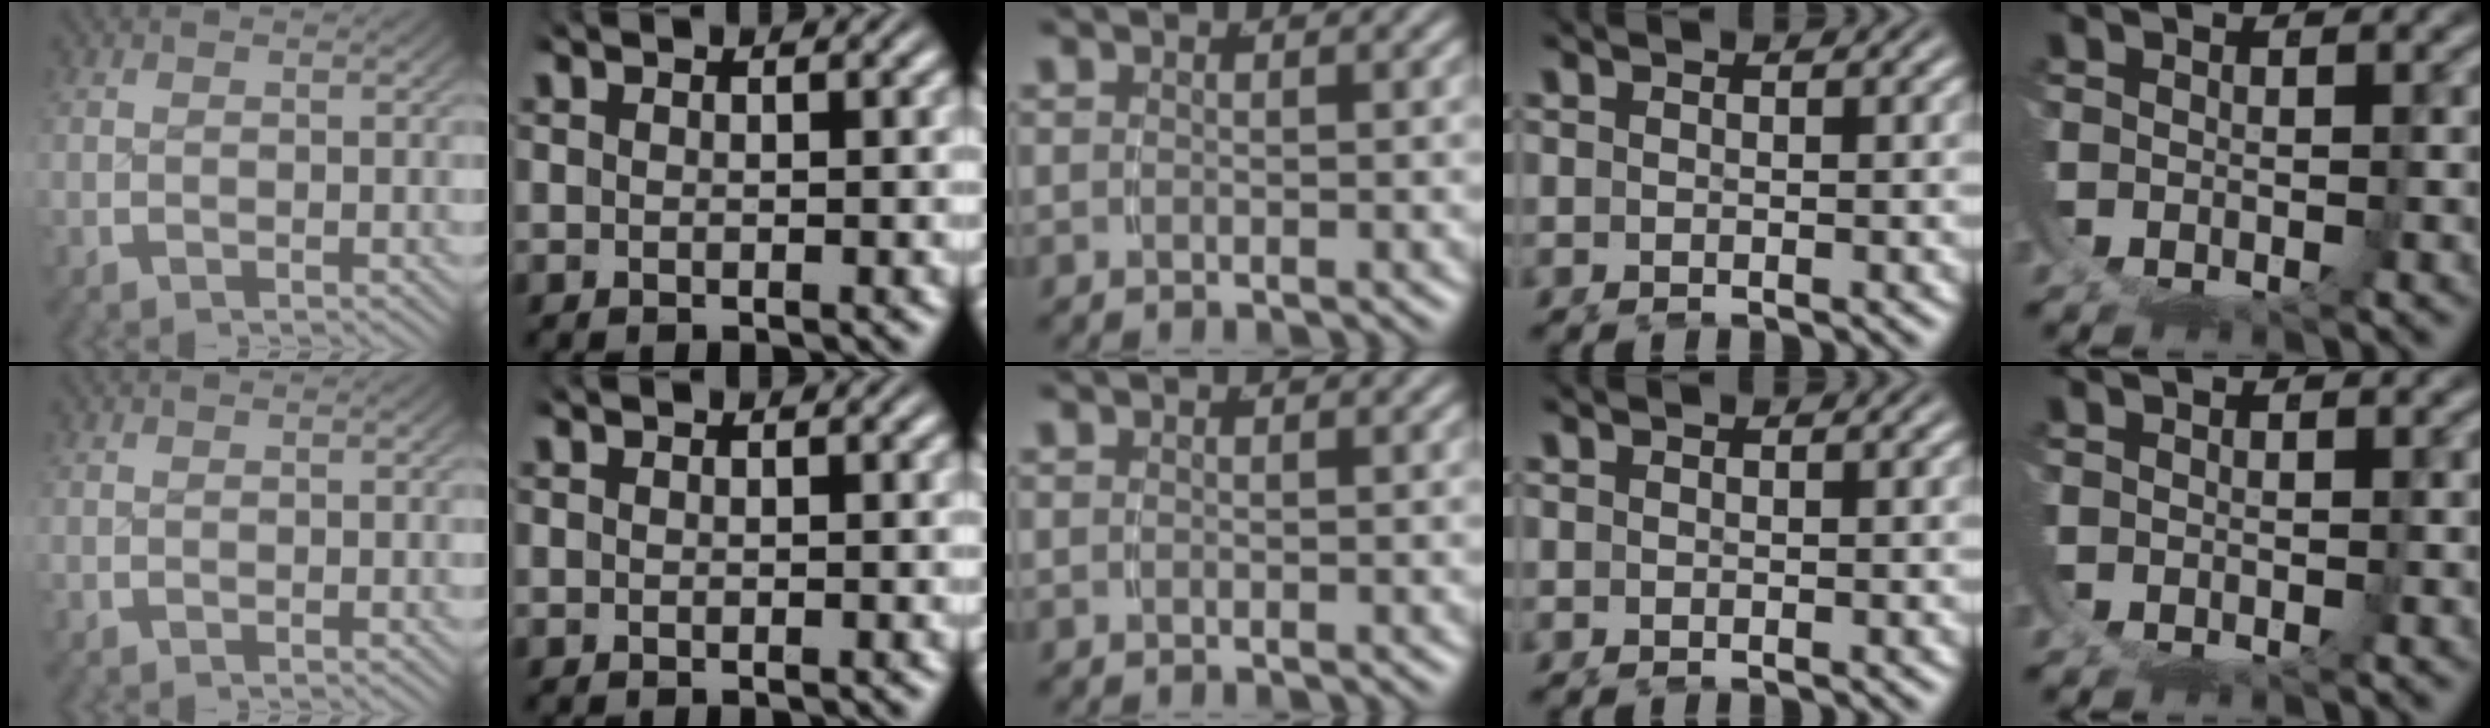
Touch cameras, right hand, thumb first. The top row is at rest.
{}